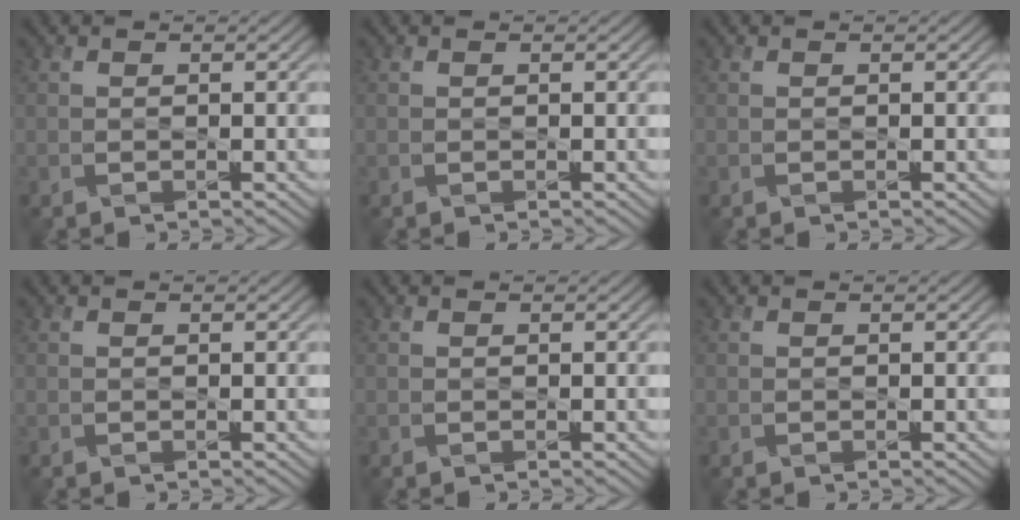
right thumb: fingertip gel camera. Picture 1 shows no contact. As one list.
[{"total": 0.0}, {"total": 0.0}, {"total": 0.0}, {"total": 0.0}, {"total": 0.0}]